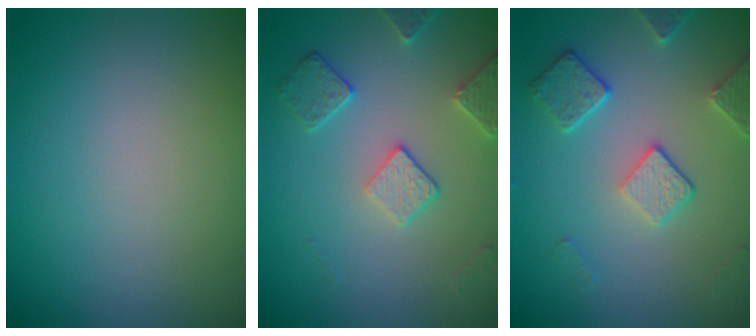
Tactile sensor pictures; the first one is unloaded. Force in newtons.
{"total": 2.8, "press": 2.7, "slide": 0.7}
{"total": 3.6, "press": 3.0, "slide": 1.9}